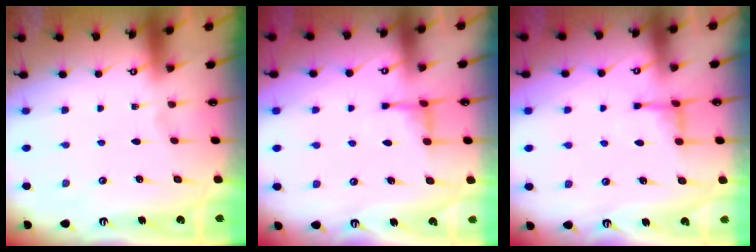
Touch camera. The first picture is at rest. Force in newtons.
{"total": 4.7, "press": 4.6, "slide": 0.8}
{"total": 4.7, "press": 4.6, "slide": 0.8}